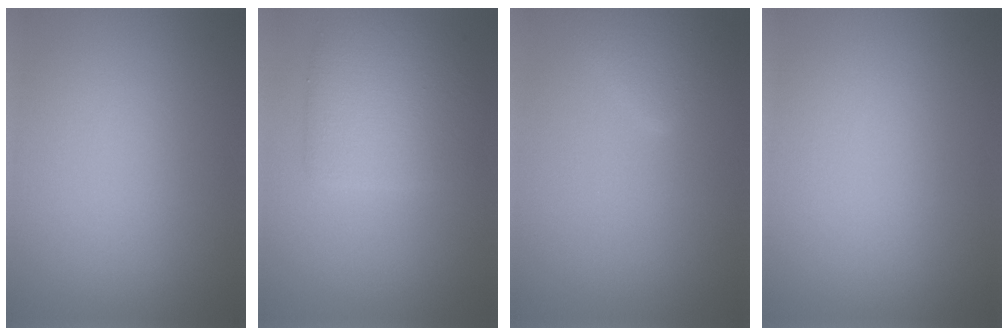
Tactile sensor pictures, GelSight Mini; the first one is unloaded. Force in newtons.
{"total": 4.9, "press": 4.8, "slide": 0.3}
{"total": 2.4, "press": 2.4, "slide": 0.1}
{"total": 0.0}